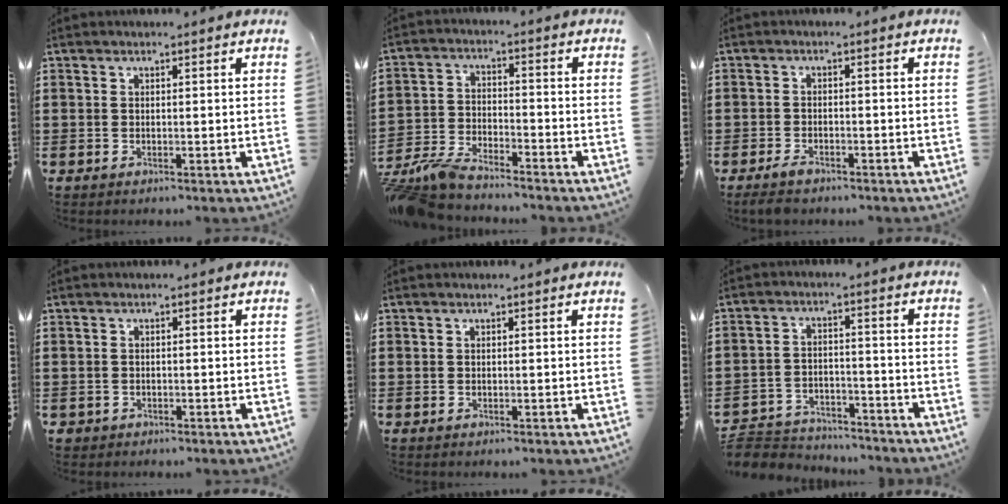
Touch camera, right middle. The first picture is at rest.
{"total": 6.5, "force": [-6.3, 0.8, 1.5], "torque": [-0.056, -0.002, -0.130]}
{"total": 2.2, "force": [-1.9, 0.9, 0.8], "torque": [-0.024, 0.002, -0.041]}
{"total": 1.1, "force": [-0.8, 0.8, 0.0], "torque": [-0.002, 0.003, -0.019]}
{"total": 0.0}
{"total": 5.1, "force": [-4.9, 1.4, -0.1], "torque": [-0.007, 0.012, -0.104]}